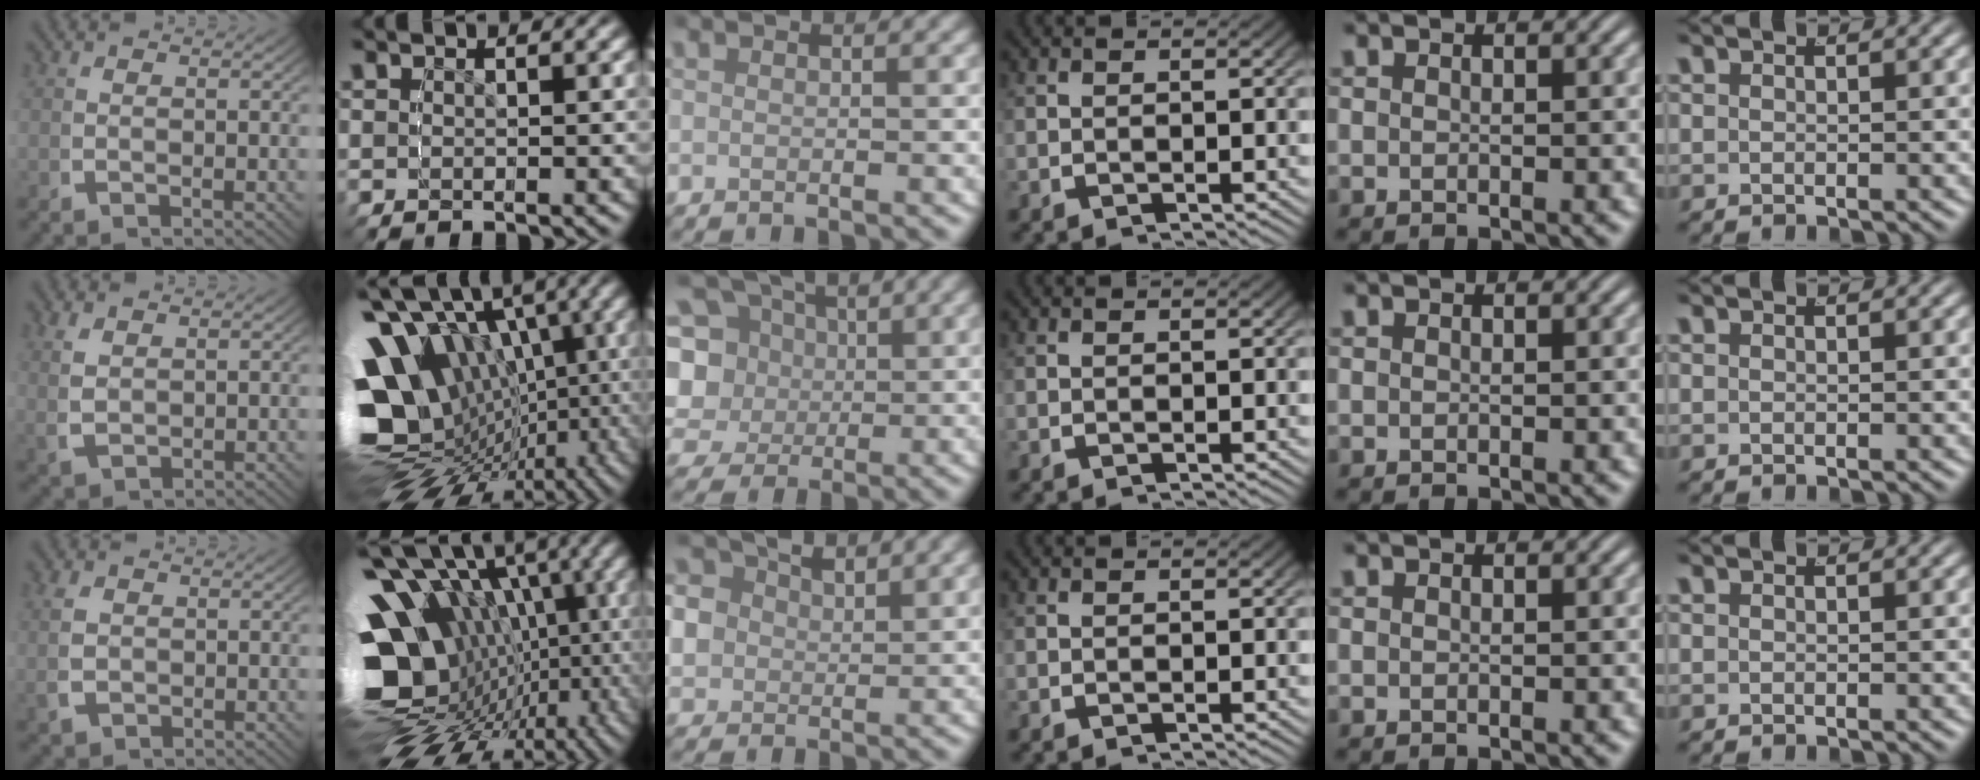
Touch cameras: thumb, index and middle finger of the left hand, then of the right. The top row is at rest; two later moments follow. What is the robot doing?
{"motion": "grasp_and_lifting", "object": "sponge"}